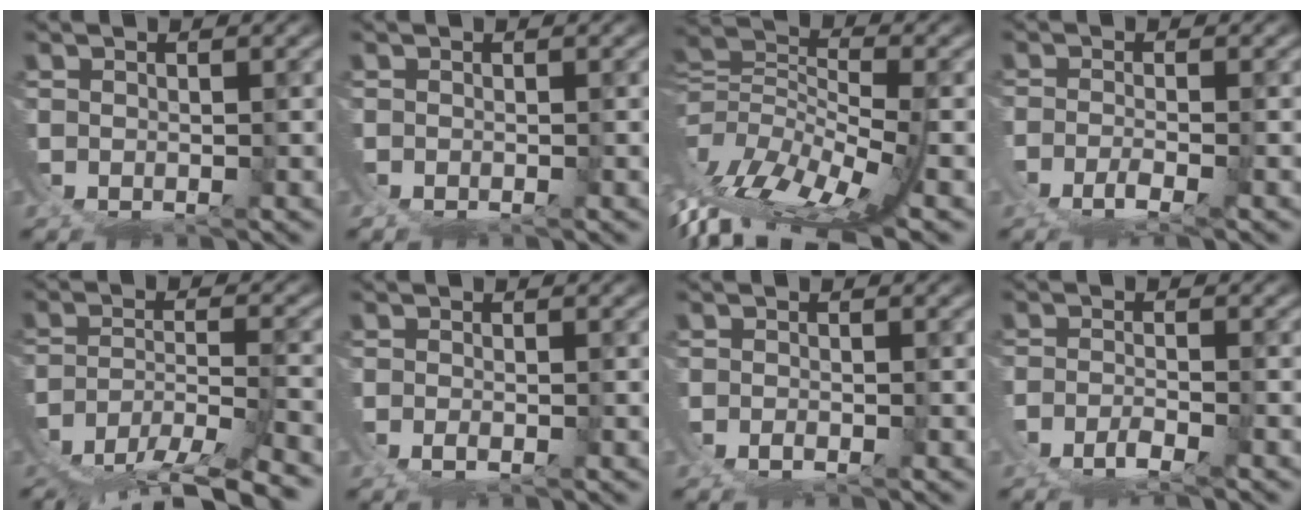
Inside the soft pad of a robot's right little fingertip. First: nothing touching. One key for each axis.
{"total": 0.7, "fx": -0.5, "fy": 0.4, "fz": -0.1, "tx": -0.004, "ty": -0.004, "tz": -0.010}
{"total": 10.3, "fx": -5.3, "fy": 4.6, "fz": 7.5, "tx": -0.153, "ty": -0.040, "tz": -0.073}
{"total": 2.5, "fx": -1.9, "fy": 0.3, "fz": 1.6, "tx": -0.028, "ty": -0.006, "tz": -0.041}
{"total": 10.6, "fx": -7.7, "fy": 4.2, "fz": 5.9, "tx": -0.110, "ty": -0.035, "tz": -0.116}
{"total": 1.0, "fx": -0.8, "fy": 0.0, "fz": 0.5, "tx": -0.006, "ty": -0.003, "tz": -0.019}
{"total": 1.0, "fx": -1.0, "fy": -0.1, "fz": 0.3, "tx": 0.002, "ty": 0.000, "tz": -0.023}
{"total": 2.5, "fx": -2.2, "fy": 0.2, "fz": 1.3, "tx": -0.021, "ty": -0.003, "tz": -0.047}